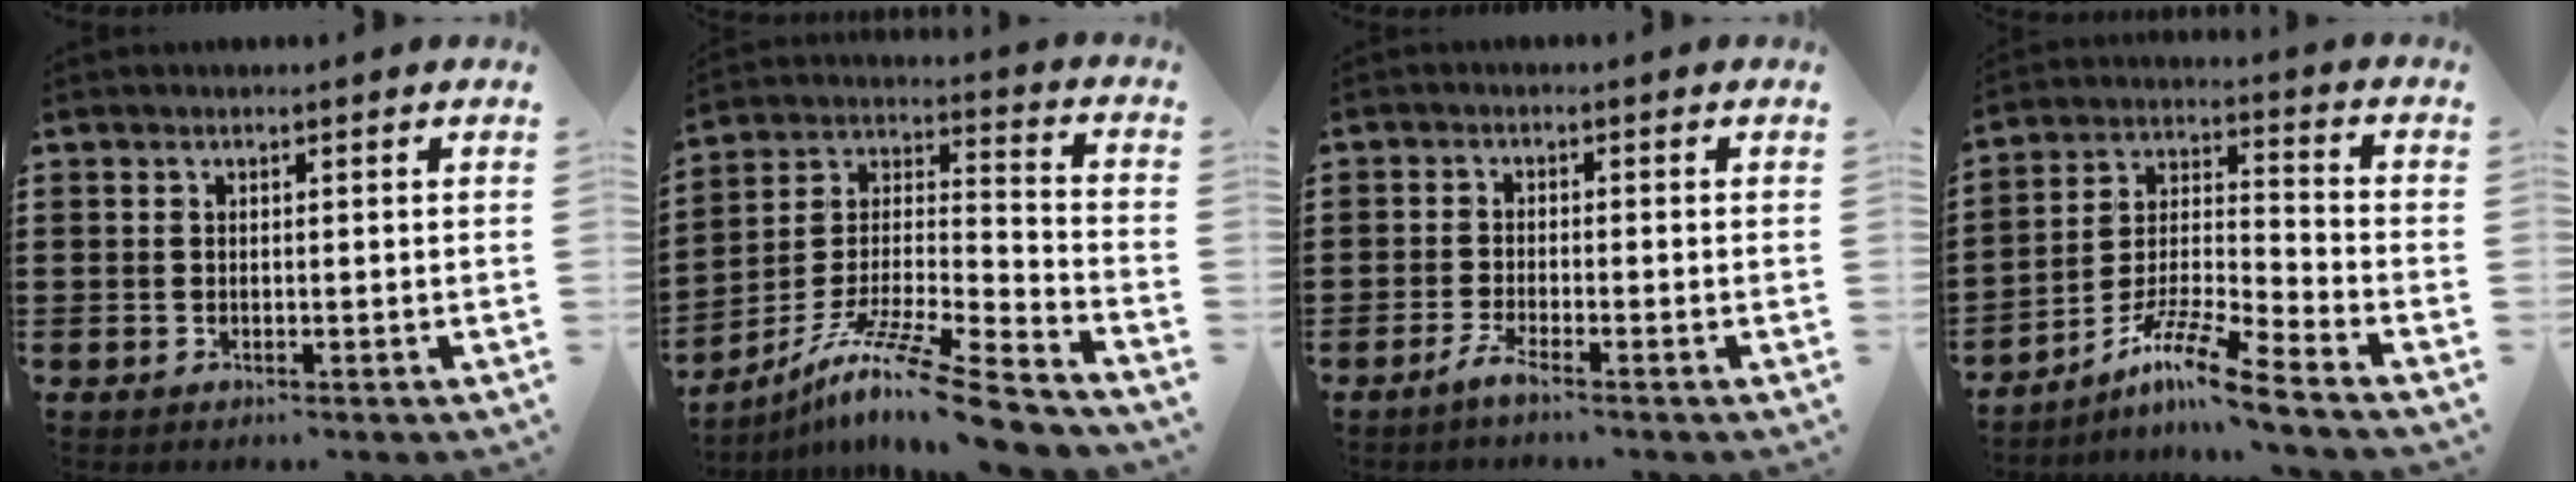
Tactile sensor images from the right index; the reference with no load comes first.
{"total": 12.8, "force": [-10.4, 0.5, 7.4], "torque": [-0.122, 0.017, -0.198]}
{"total": 2.0, "force": [-1.7, -0.1, 1.0], "torque": [-0.025, -0.001, -0.034]}
{"total": 10.0, "force": [-8.2, 0.1, 5.8], "torque": [-0.115, 0.001, -0.164]}